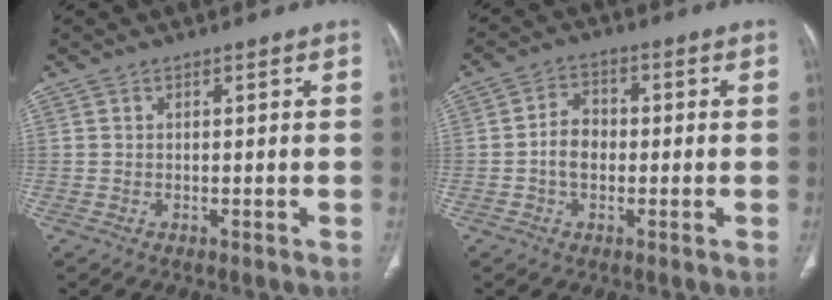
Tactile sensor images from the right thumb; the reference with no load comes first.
{"total": 5.1, "force": [-0.8, 3.7, 3.5], "torque": [-0.054, 0.017, -0.021]}